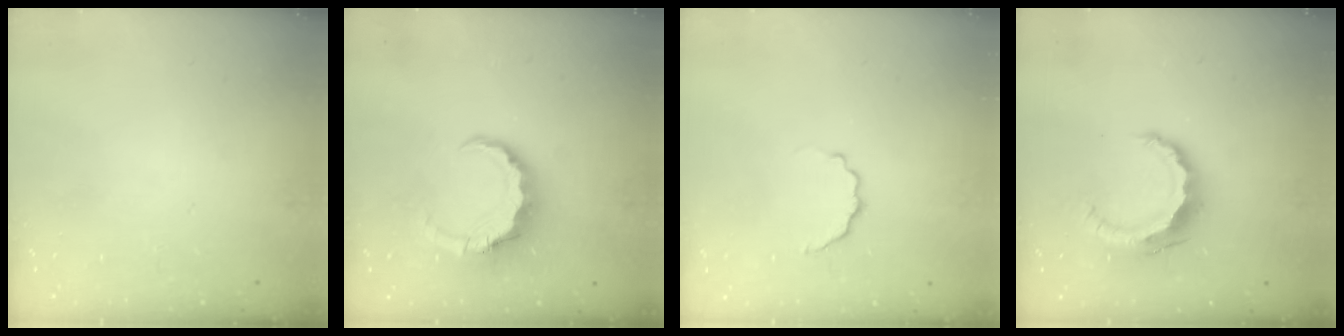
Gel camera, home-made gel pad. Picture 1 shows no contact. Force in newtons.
{"total": 8.1, "press": 8.0, "slide": 1.5}
{"total": 3.7, "press": 3.5, "slide": 1.1}
{"total": 8.5, "press": 8.4, "slide": 0.8}